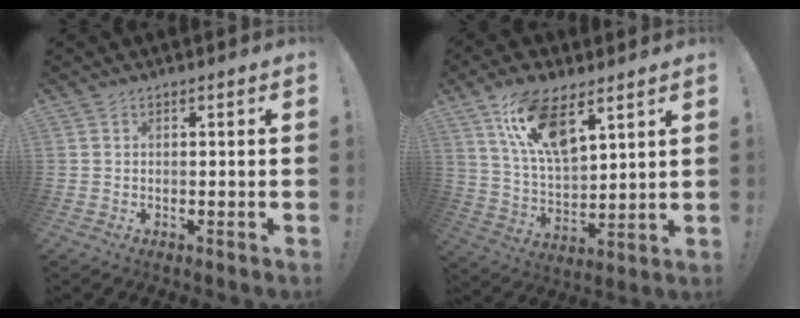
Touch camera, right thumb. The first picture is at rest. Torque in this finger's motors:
{"motor_torque": [0.41, 0.67, 1.30, 0.63, 0.08]}